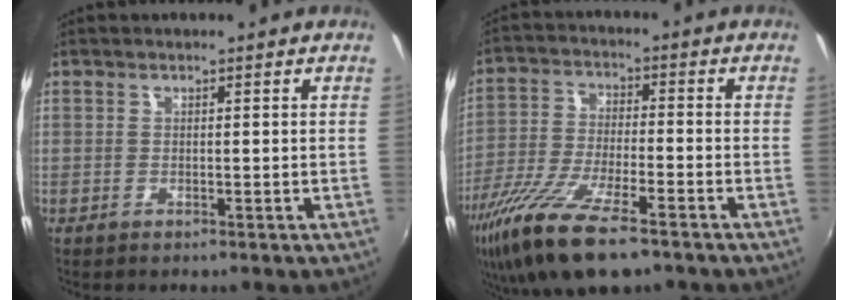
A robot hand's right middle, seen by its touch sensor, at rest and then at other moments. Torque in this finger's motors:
{"motor_torque": [1.24, -0.90, 0.74, 0.21]}